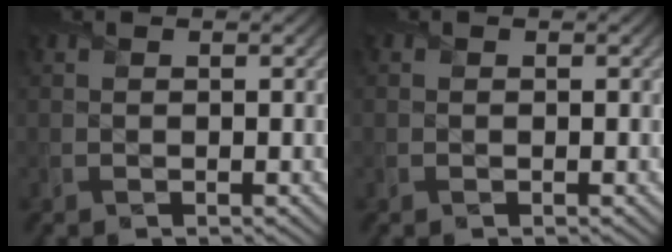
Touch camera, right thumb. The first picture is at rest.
{"total": 0.0}